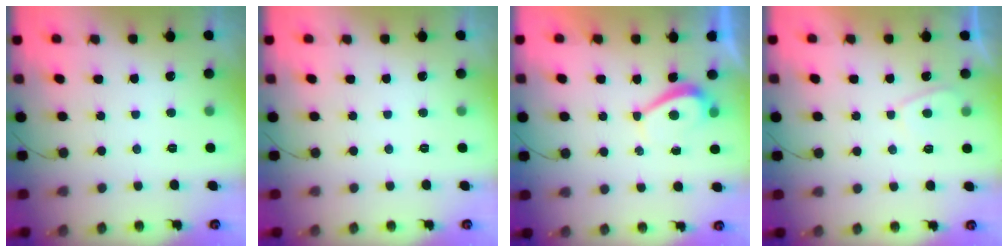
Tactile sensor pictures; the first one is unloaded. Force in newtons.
{"total": 0.0}
{"total": 2.7, "press": 2.7, "slide": 0.6}
{"total": 2.5, "press": 2.4, "slide": 0.6}